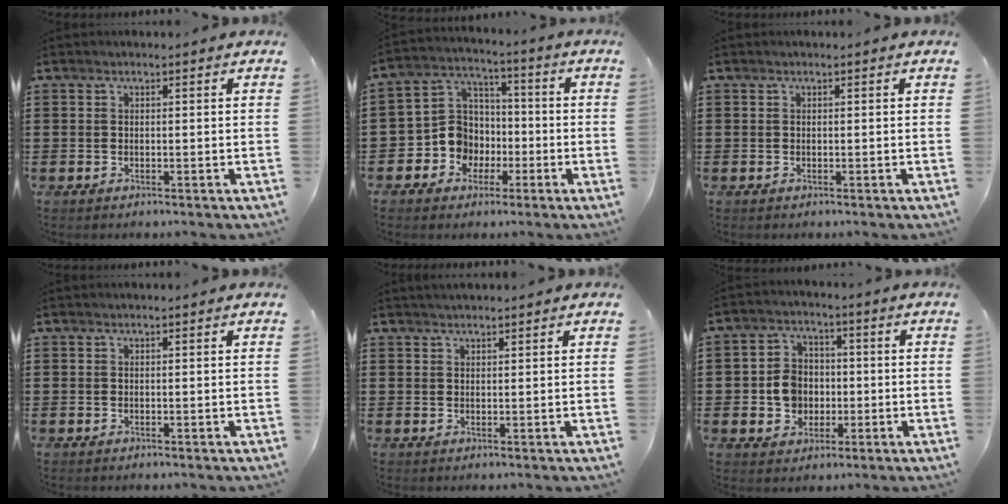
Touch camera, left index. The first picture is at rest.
{"total": 8.6, "force": [-2.4, 7.8, 2.7], "torque": [-0.111, 0.006, -0.053]}
{"total": 0.0}
{"total": 0.0}
{"total": 1.3, "force": [1.2, 0.2, 0.3], "torque": [-0.006, 0.001, 0.023]}
{"total": 6.1, "force": [-0.7, 5.4, 2.6], "torque": [-0.070, 0.014, -0.014]}